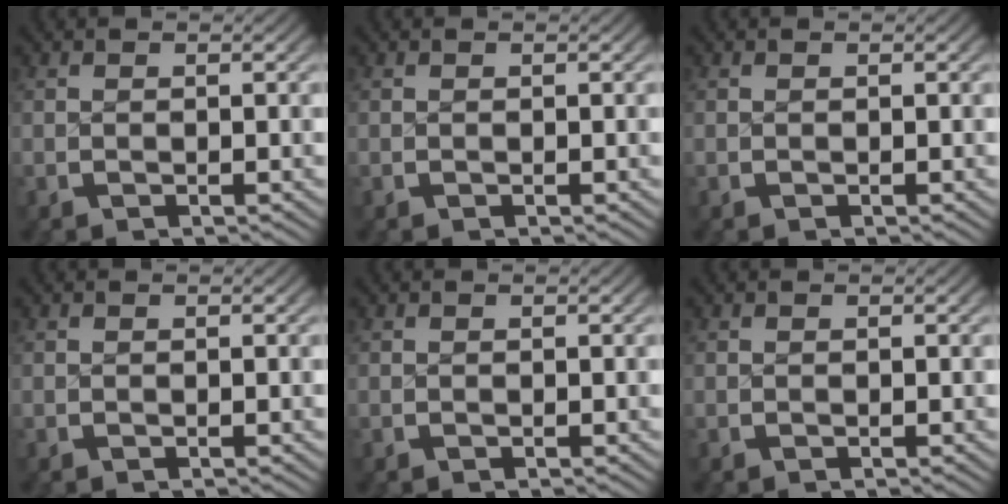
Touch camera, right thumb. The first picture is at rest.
{"total": 0.0}
{"total": 0.0}
{"total": 0.0}
{"total": 0.0}
{"total": 0.0}